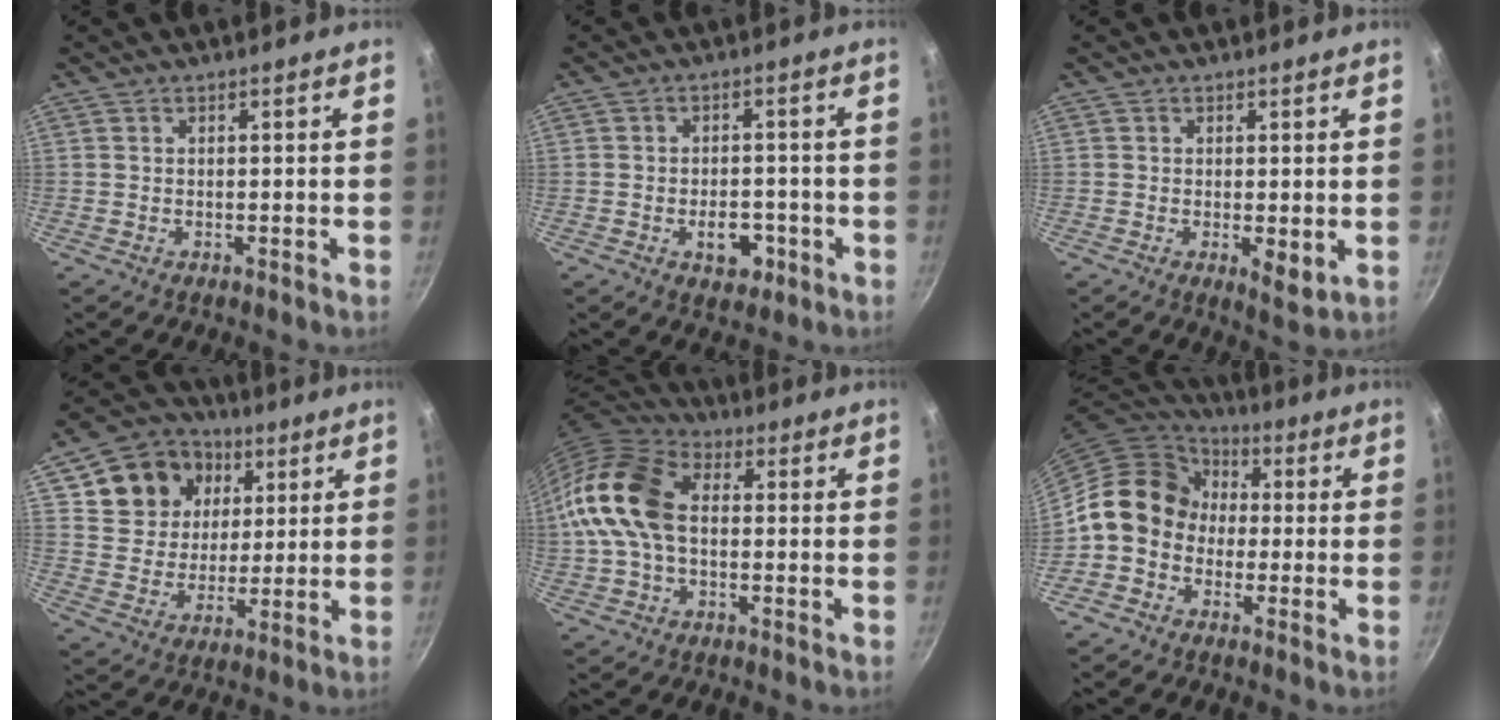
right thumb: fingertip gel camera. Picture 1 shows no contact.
{"total": 5.9, "force": [-2.2, 3.9, 3.9], "torque": [-0.032, 0.013, -0.029]}
{"total": 4.0, "force": [-0.3, 1.8, 3.6], "torque": [-0.054, -0.015, -0.002]}
{"total": 15.0, "force": [5.6, 12.5, 6.1], "torque": [-0.086, 0.001, 0.096]}
{"total": 15.0, "force": [0.1, 10.1, 11.1], "torque": [-0.199, 0.035, -0.017]}
{"total": 12.4, "force": [-0.9, 10.5, 6.5], "torque": [-0.070, 0.037, -0.038]}